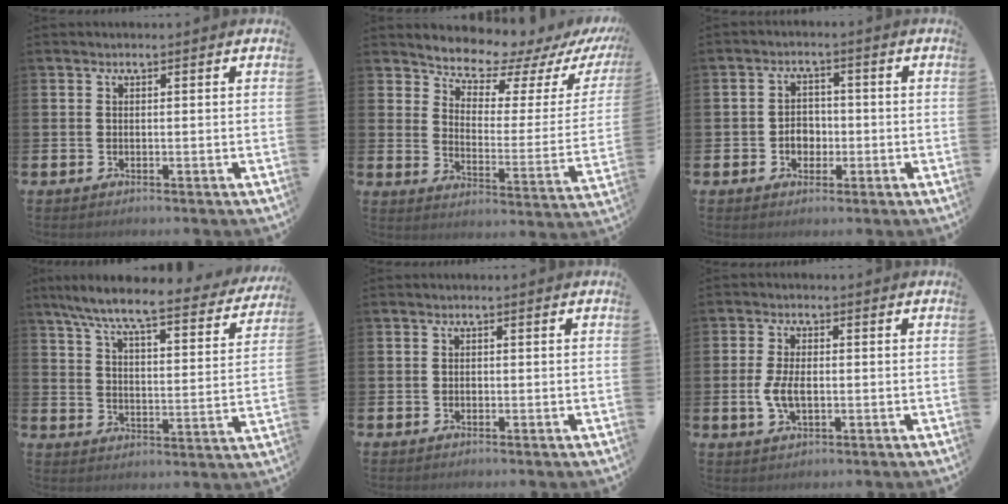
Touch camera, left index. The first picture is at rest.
{"total": 7.9, "force": [7.3, 2.2, 1.9], "torque": [-0.062, -0.060, 0.122]}
{"total": 3.2, "force": [-0.8, 2.6, 1.6], "torque": [-0.026, 0.002, -0.021]}
{"total": 7.8, "force": [6.8, 0.8, 3.8], "torque": [-0.092, -0.051, 0.109]}
{"total": 0.6, "force": [-0.2, 0.5, 0.2], "torque": [-0.010, 0.006, -0.004]}
{"total": 4.4, "force": [-0.4, 2.4, 3.7], "torque": [-0.073, 0.005, -0.010]}